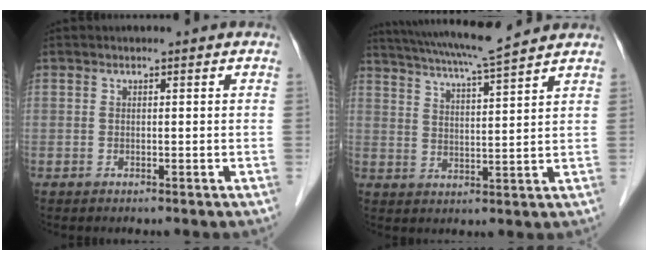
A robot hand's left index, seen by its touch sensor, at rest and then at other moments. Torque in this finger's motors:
{"motor_torque": [1.09, -1.05, 0.43, 0.13]}